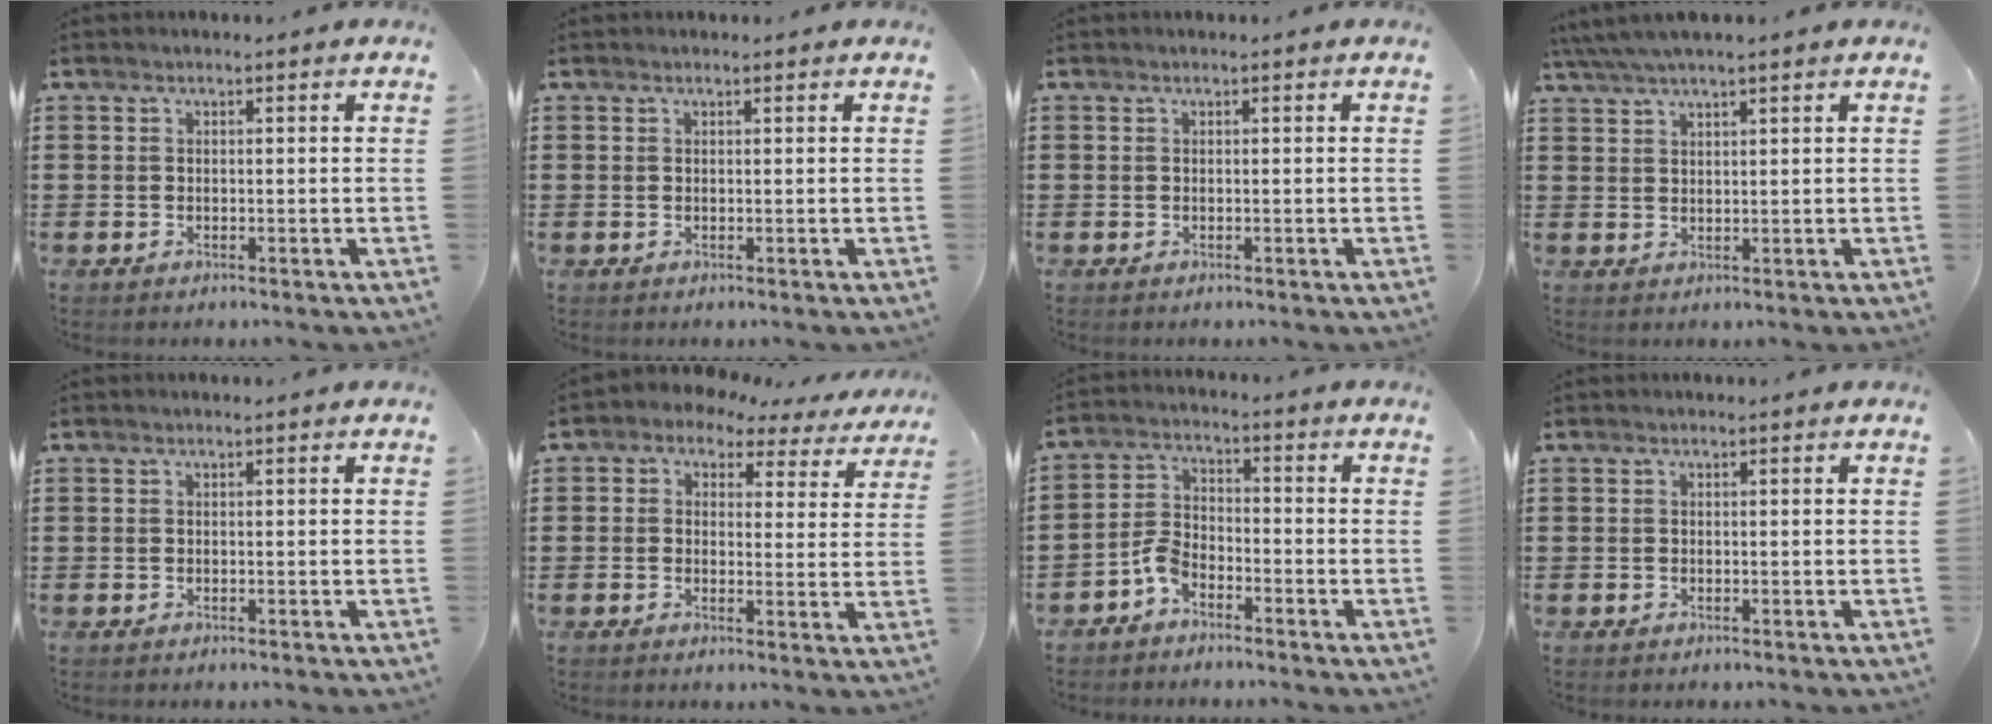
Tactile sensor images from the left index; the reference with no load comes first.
{"total": 0.0}
{"total": 0.0}
{"total": 3.3, "force": [2.7, 0.1, 1.8], "torque": [-0.041, 0.001, 0.050]}
{"total": 0.0}
{"total": 2.2, "force": [1.6, 1.4, 0.5], "torque": [-0.026, -0.016, 0.021]}
{"total": 4.4, "force": [-3.4, 1.8, 2.0], "torque": [-0.058, 0.004, -0.071]}
{"total": 0.0}